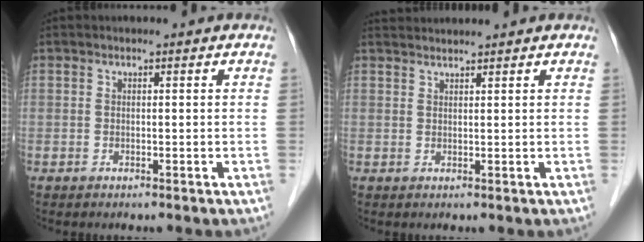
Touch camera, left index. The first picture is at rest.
{"total": 3.2, "force": [3.1, -0.2, 0.5], "torque": [-0.006, 0.028, 0.057]}